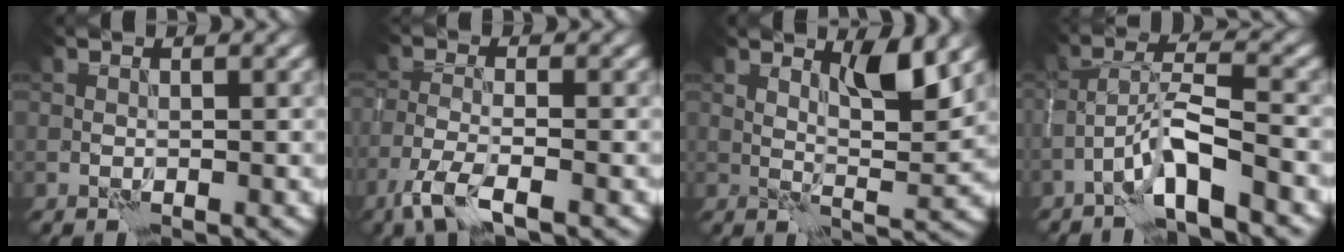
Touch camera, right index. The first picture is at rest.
{"total": 3.9, "force": [-2.8, 0.4, 2.6], "torque": [-0.055, -0.006, -0.060]}
{"total": 3.7, "force": [2.8, -0.1, 2.5], "torque": [-0.043, -0.008, 0.053]}
{"total": 4.9, "force": [-3.0, 0.3, 3.9], "torque": [-0.075, 0.010, -0.060]}